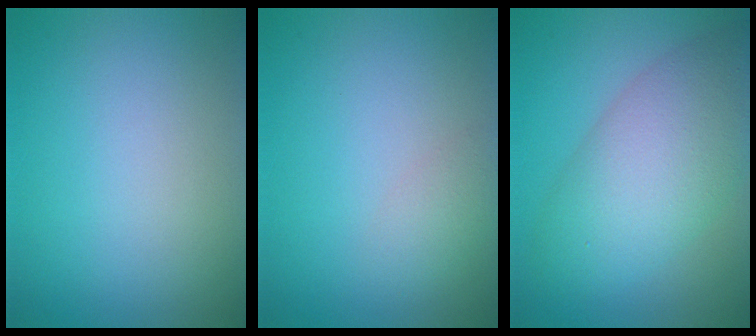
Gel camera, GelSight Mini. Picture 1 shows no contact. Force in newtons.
{"total": 1.5, "press": 1.5, "slide": 0.1}
{"total": 8.1, "press": 8.1, "slide": 0.3}